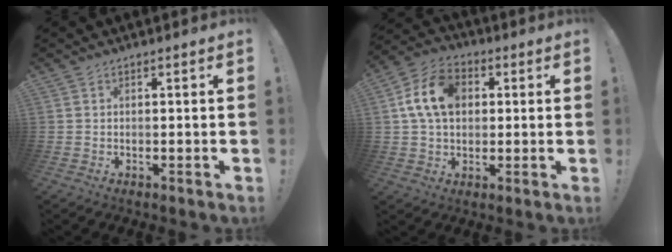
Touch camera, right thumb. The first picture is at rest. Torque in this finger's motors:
{"motor_torque": [0.81, 0.82, 0.28, -0.08, 0.38]}